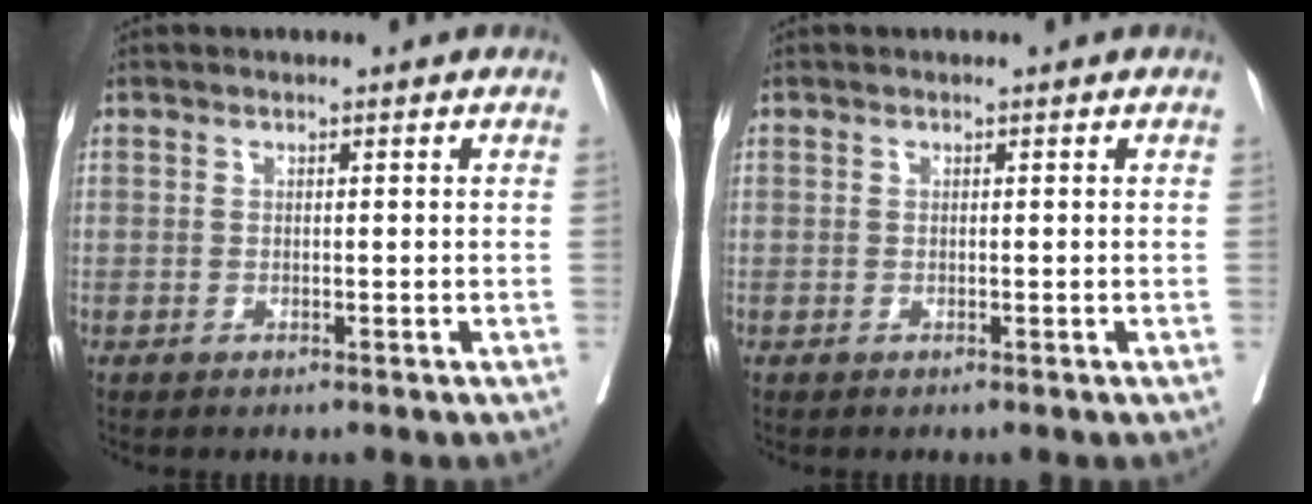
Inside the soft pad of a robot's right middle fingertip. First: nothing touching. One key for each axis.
{"total": 0.0}